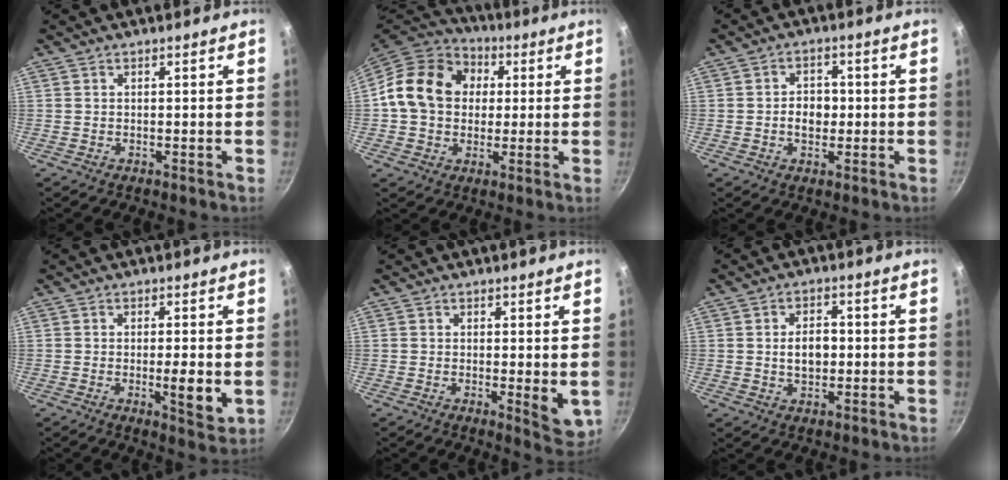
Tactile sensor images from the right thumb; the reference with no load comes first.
{"total": 16.7, "force": [2.4, 13.5, 9.4], "torque": [-0.142, 0.024, 0.027]}
{"total": 4.8, "force": [-0.3, 3.5, 3.2], "torque": [-0.026, 0.004, -0.006]}
{"total": 5.7, "force": [-0.8, 1.4, 5.5], "torque": [-0.088, -0.010, -0.010]}
{"total": 5.1, "force": [0.2, 1.6, 4.8], "torque": [-0.063, -0.018, 0.004]}
{"total": 5.5, "force": [0.1, 3.5, 4.2], "torque": [-0.051, 0.003, 0.002]}